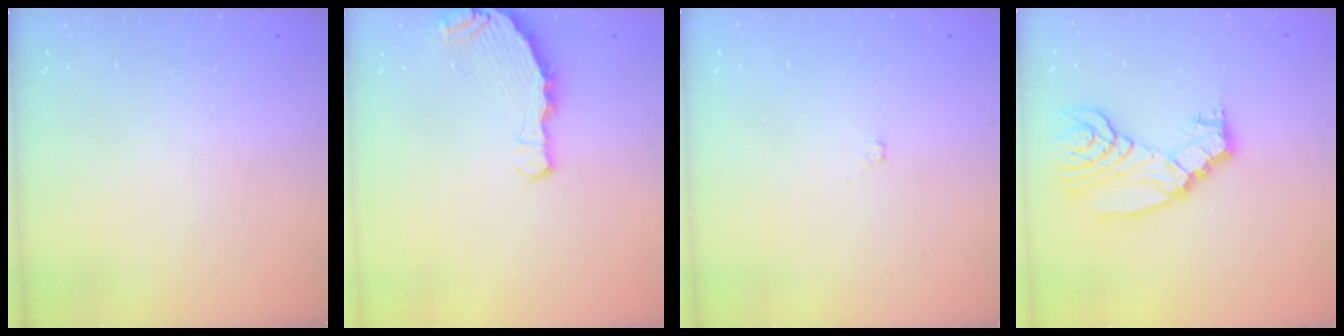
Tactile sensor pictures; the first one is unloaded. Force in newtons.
{"total": 5.1, "press": 4.9, "slide": 1.3}
{"total": 1.8, "press": 1.8, "slide": 0.3}
{"total": 11.4, "press": 11.4, "slide": 1.1}